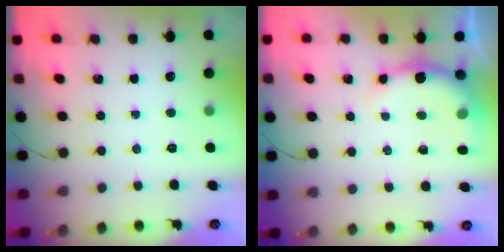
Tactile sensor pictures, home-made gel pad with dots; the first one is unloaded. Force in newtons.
{"total": 5.2, "press": 5.2, "slide": 0.5}